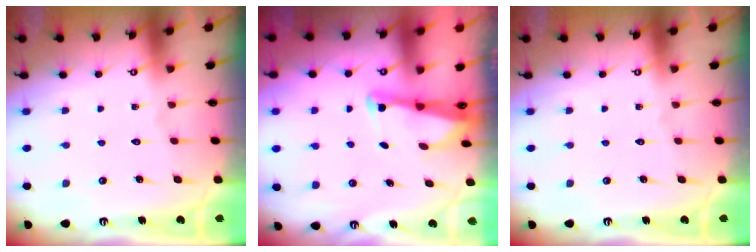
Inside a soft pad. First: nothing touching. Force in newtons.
{"total": 2.5, "press": 2.5, "slide": 0.2}
{"total": 0.0}